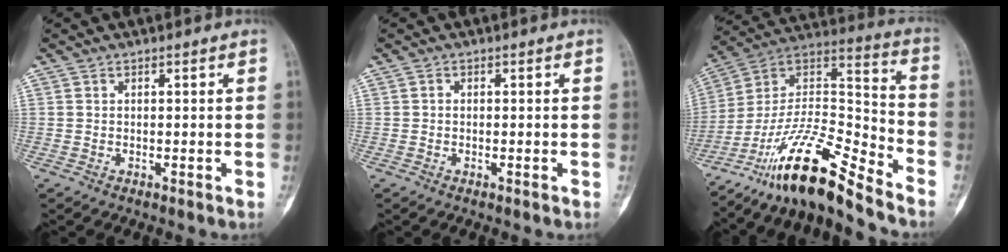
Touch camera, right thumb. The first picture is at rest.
{"total": 0.6, "force": [-0.3, 0.2, 0.4], "torque": [-0.005, -0.001, -0.006]}
{"total": 17.1, "force": [-13.5, 2.1, 10.4], "torque": [-0.193, 0.095, -0.243]}